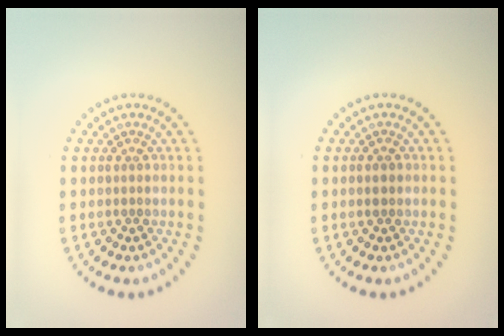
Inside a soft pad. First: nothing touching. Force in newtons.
{"total": 1.1, "press": 1.1, "slide": 0.1}